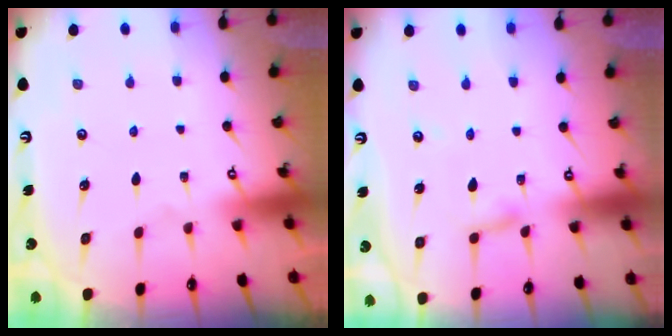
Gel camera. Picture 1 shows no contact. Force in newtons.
{"total": 2.6, "press": 2.6, "slide": 0.1}